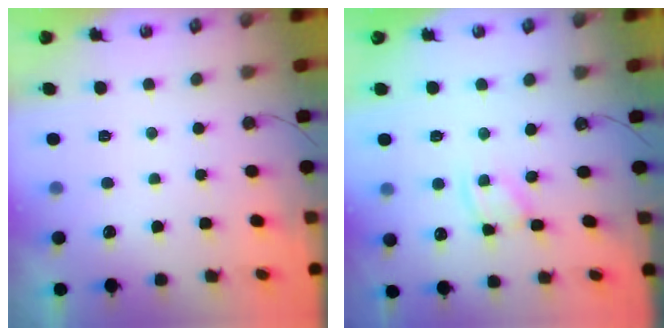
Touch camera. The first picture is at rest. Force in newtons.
{"total": 2.6, "press": 2.6, "slide": 0.1}